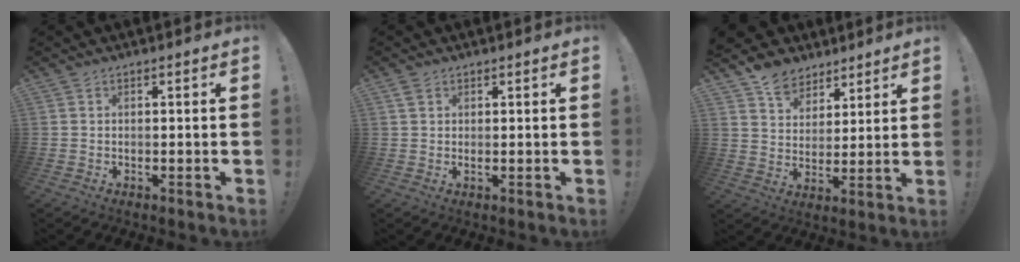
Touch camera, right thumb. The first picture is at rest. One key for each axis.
{"total": 1.4, "fx": 0.9, "fy": 0.8, "fz": 0.8, "tx": -0.005, "ty": -0.004, "tz": 0.014}
{"total": 9.3, "fx": 6.8, "fy": 6.0, "fz": 1.8, "tx": -0.031, "ty": -0.049, "tz": 0.135}